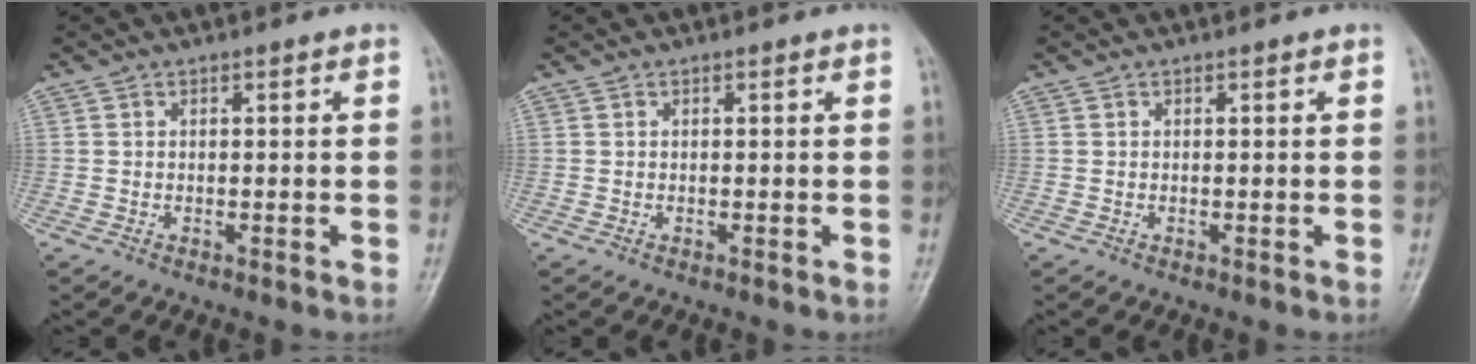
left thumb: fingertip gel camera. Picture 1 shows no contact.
{"total": 0.0}
{"total": 0.0}